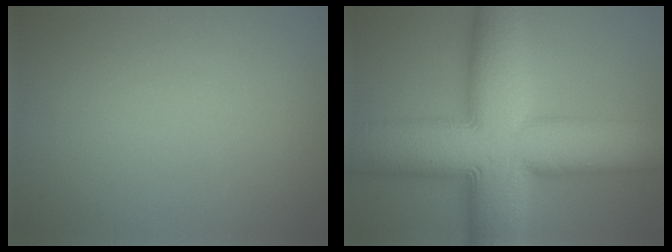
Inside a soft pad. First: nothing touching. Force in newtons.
{"total": 16.5, "press": 16.5, "slide": 0.2}